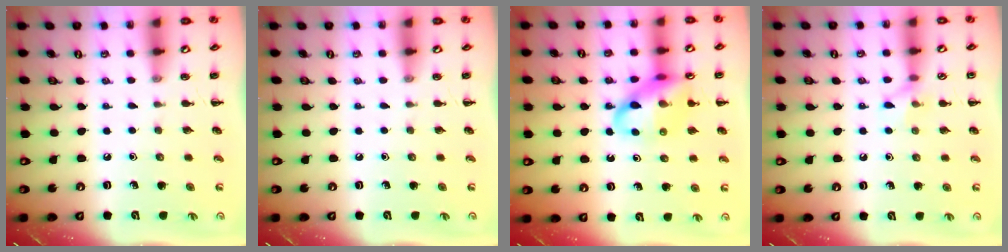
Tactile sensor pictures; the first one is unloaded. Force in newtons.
{"total": 0.0}
{"total": 14.6, "press": 14.4, "slide": 2.4}
{"total": 6.4, "press": 6.2, "slide": 1.8}